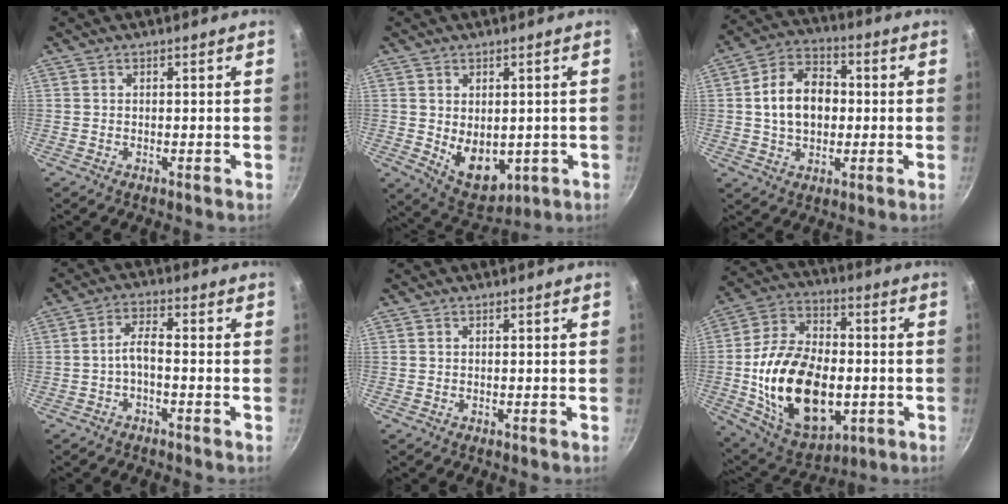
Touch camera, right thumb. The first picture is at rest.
{"total": 9.5, "force": [-0.5, 6.5, 6.8], "torque": [-0.080, -0.019, 0.016]}
{"total": 12.3, "force": [0.4, 8.8, 8.5], "torque": [-0.113, 0.025, -0.004]}
{"total": 3.8, "force": [-1.7, 1.4, 3.2], "torque": [-0.066, 0.028, -0.035]}
{"total": 0.0}
{"total": 25.1, "force": [-3.5, 15.7, 19.2], "torque": [-0.319, 0.021, -0.046]}